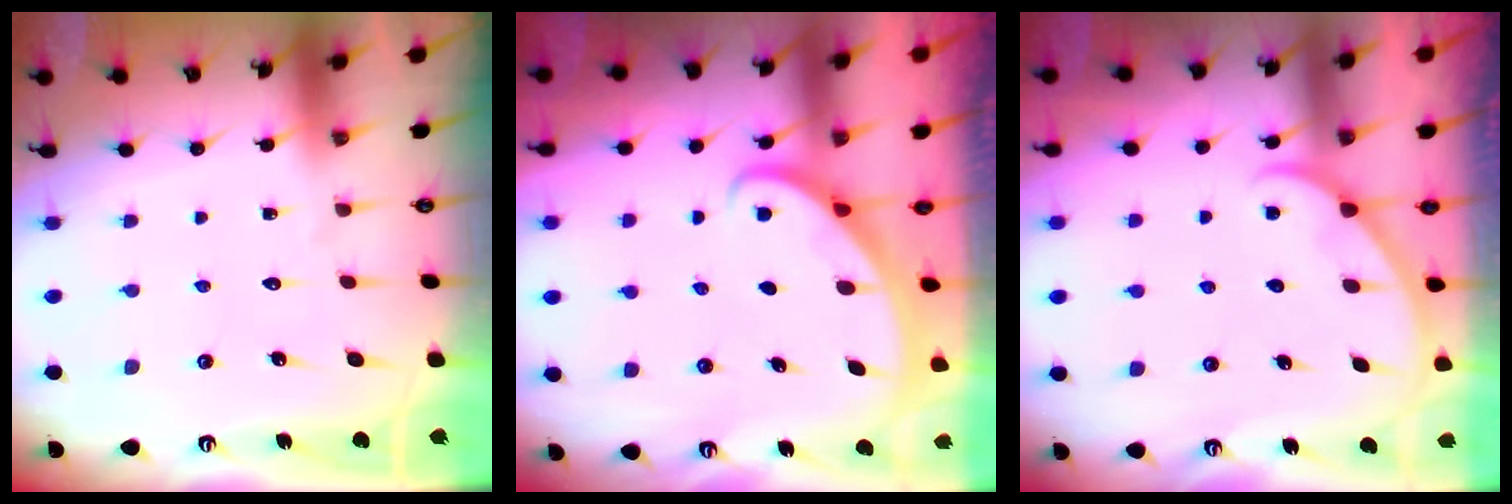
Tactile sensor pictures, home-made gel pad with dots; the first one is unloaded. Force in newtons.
{"total": 2.7, "press": 2.7, "slide": 0.1}
{"total": 3.7, "press": 3.7, "slide": 0.2}